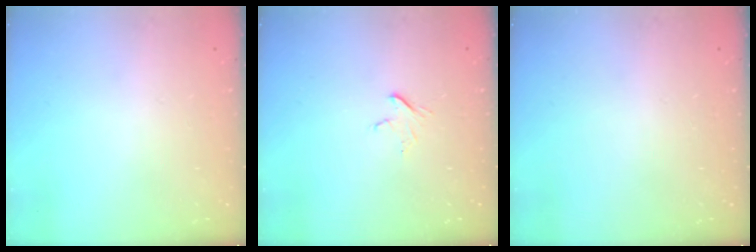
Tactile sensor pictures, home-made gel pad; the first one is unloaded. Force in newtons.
{"total": 3.4, "press": 3.4, "slide": 0.3}
{"total": 0.0}